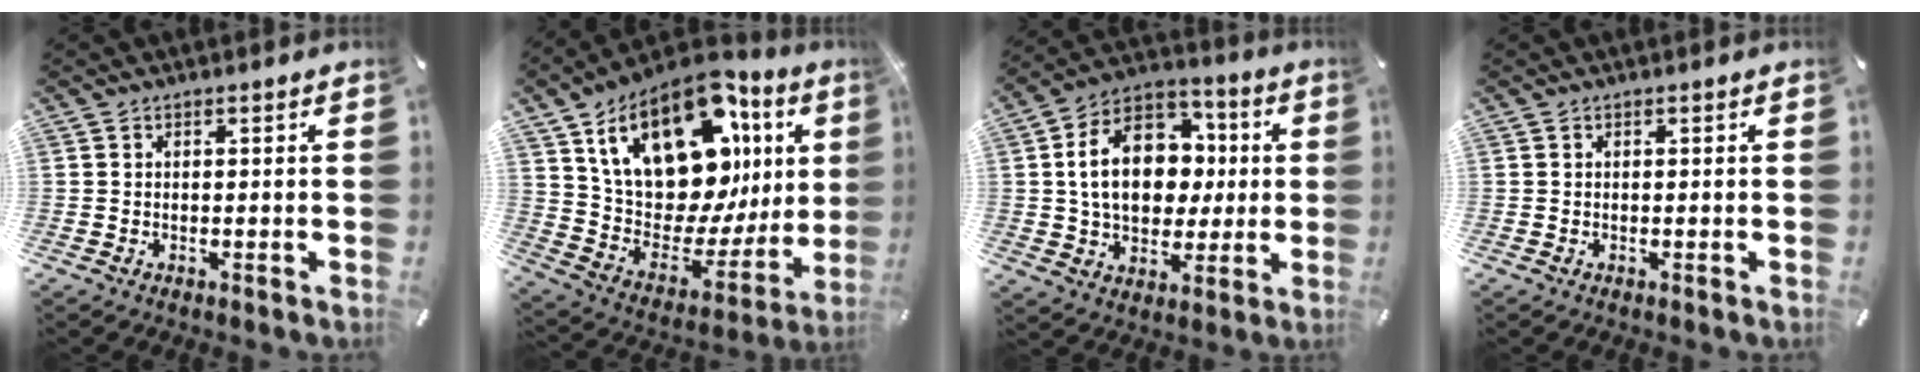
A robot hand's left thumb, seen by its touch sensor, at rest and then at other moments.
{"total": 24.2, "force": [11.9, 14.2, 15.6], "torque": [-0.245, -0.085, 0.215]}
{"total": 17.6, "force": [1.1, 13.3, 11.4], "torque": [-0.207, 0.011, 0.024]}
{"total": 0.0}